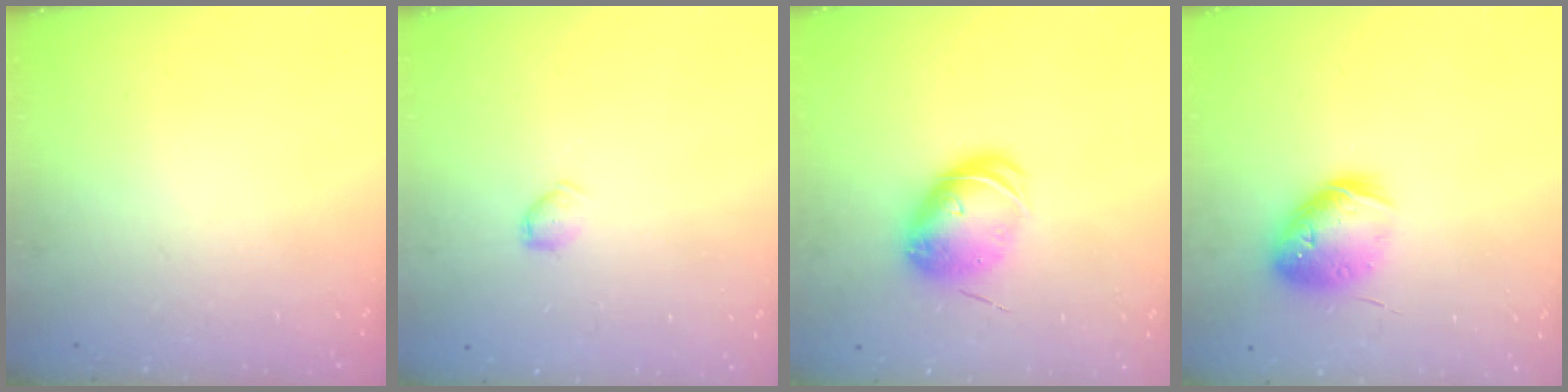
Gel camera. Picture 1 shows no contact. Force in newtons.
{"total": 5.3, "press": 5.2, "slide": 0.7}
{"total": 8.7, "press": 8.6, "slide": 1.1}
{"total": 14.9, "press": 14.7, "slide": 2.2}